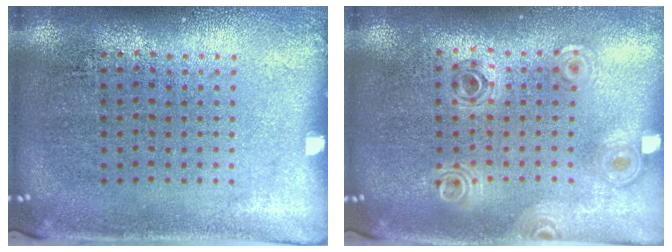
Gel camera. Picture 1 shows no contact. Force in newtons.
{"total": 0.8, "press": 0.8, "slide": 0.0}